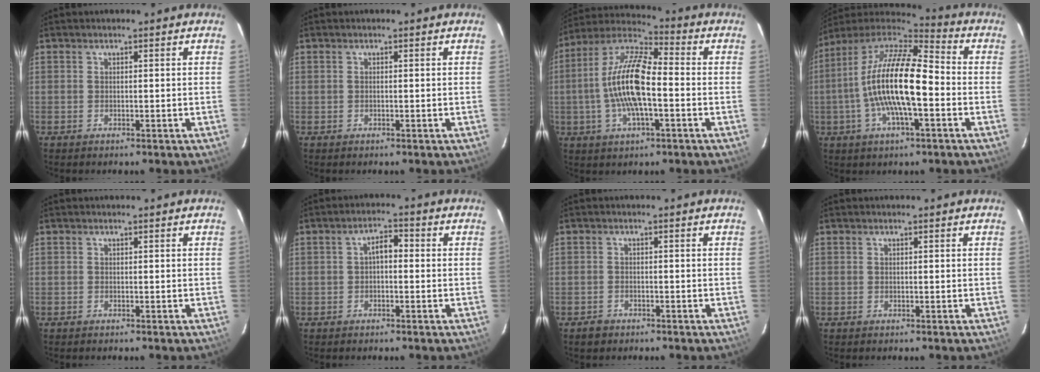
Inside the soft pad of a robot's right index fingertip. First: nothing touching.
{"total": 0.0}
{"total": 14.8, "force": [-2.0, 4.9, 13.8], "torque": [-0.271, 0.010, -0.047]}
{"total": 18.0, "force": [-2.7, 5.1, 17.1], "torque": [-0.313, 0.003, -0.061]}
{"total": 0.0}
{"total": 3.0, "force": [-0.2, 1.6, 2.5], "torque": [-0.044, 0.014, -0.004]}
{"total": 2.2, "force": [-1.6, 1.5, 0.4], "torque": [-0.011, 0.002, -0.024]}
{"total": 0.0}